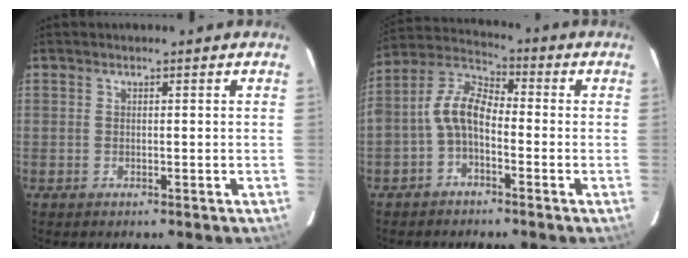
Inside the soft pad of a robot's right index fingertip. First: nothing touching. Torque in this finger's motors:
{"motor_torque": [0.62, -0.30, 0.42, 0.16]}